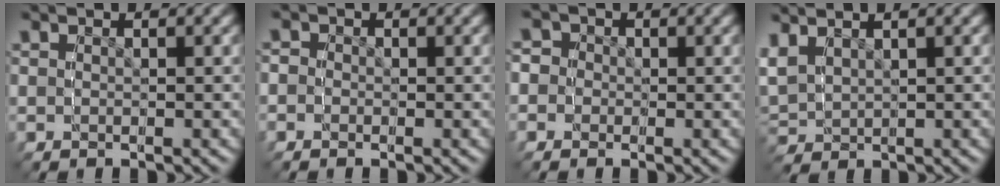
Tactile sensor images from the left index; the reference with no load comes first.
{"total": 1.4, "force": [-0.9, 0.5, -1.0], "torque": [0.008, -0.019, -0.010]}
{"total": 3.5, "force": [0.1, 3.5, -0.1], "torque": [-0.010, -0.016, 0.005]}
{"total": 3.3, "force": [1.4, 2.6, 1.5], "torque": [-0.053, 0.006, 0.031]}